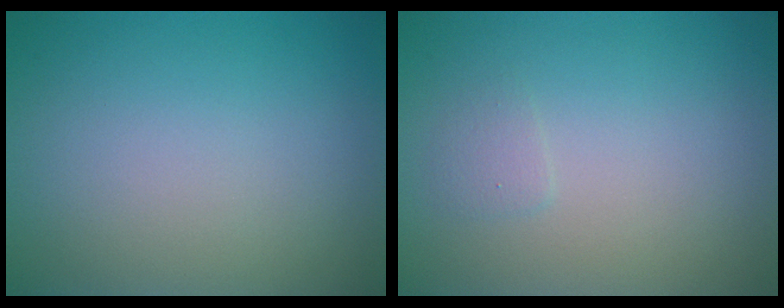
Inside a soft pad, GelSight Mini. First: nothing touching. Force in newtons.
{"total": 0.7, "press": 0.7, "slide": 0.1}